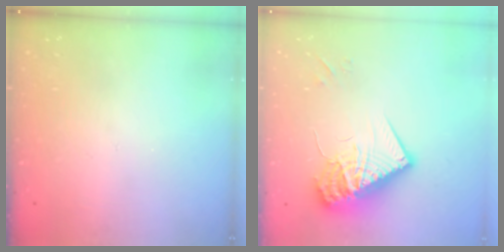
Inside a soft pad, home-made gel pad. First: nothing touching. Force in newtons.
{"total": 20.3, "press": 20.2, "slide": 1.7}